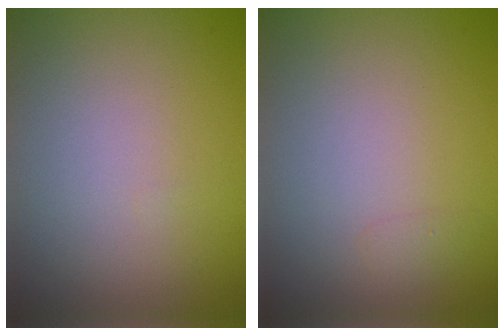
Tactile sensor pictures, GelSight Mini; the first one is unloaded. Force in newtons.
{"total": 0.6, "press": 0.6, "slide": 0.1}